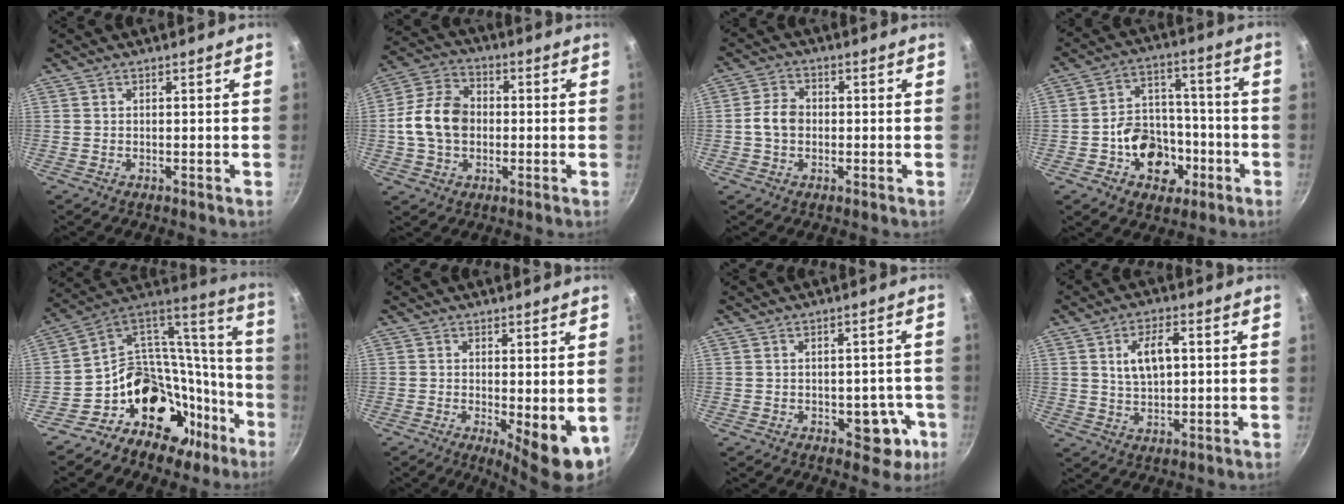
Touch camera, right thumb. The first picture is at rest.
{"total": 12.0, "force": [-0.5, 9.0, 7.9], "torque": [-0.127, 0.024, -0.023]}
{"total": 5.3, "force": [-0.5, 4.1, 3.2], "torque": [-0.047, 0.017, -0.018]}
{"total": 13.6, "force": [-4.5, 10.6, 7.2], "torque": [-0.074, 0.044, -0.067]}
{"total": 24.0, "force": [-11.9, 17.7, 11.0], "torque": [-0.099, 0.130, -0.187]}
{"total": 7.6, "force": [-0.7, 2.5, 7.2], "torque": [-0.084, -0.010, 0.000]}
{"total": 7.0, "force": [-2.3, 4.4, 4.9], "torque": [-0.016, 0.017, -0.023]}
{"total": 7.8, "force": [1.6, 4.0, 6.5], "torque": [-0.106, 0.006, 0.031]}